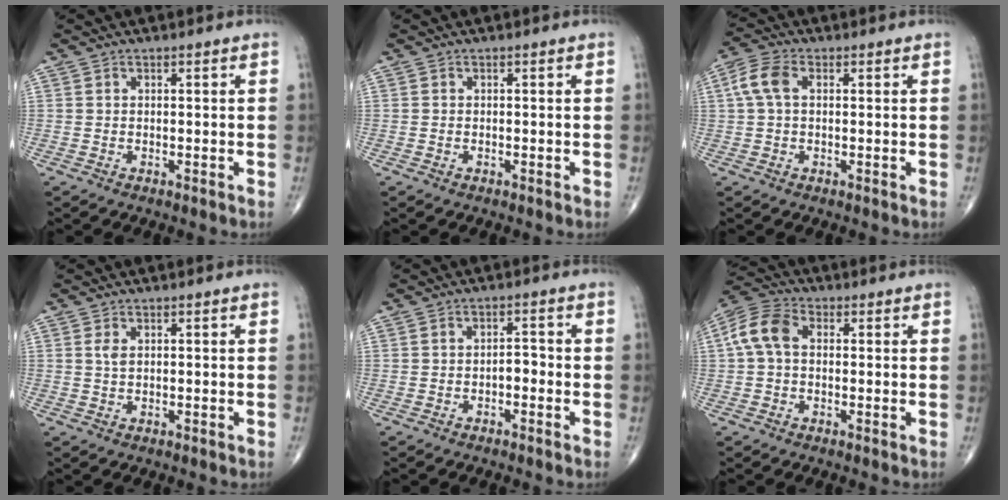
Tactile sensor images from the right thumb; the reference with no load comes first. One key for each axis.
{"total": 0.0}
{"total": 5.3, "fx": 0.9, "fy": 3.2, "fz": 4.2, "tx": -0.100, "ty": 0.017, "tz": 0.014}
{"total": 1.4, "fx": 0.4, "fy": 0.8, "fz": 1.2, "tx": -0.024, "ty": 0.002, "tz": 0.009}
{"total": 2.3, "fx": -1.0, "fy": 1.2, "fz": 1.7, "tx": -0.016, "ty": 0.014, "tz": -0.020}
{"total": 7.7, "fx": 0.7, "fy": 5.2, "fz": 5.6, "tx": -0.117, "ty": 0.026, "tz": 0.004}